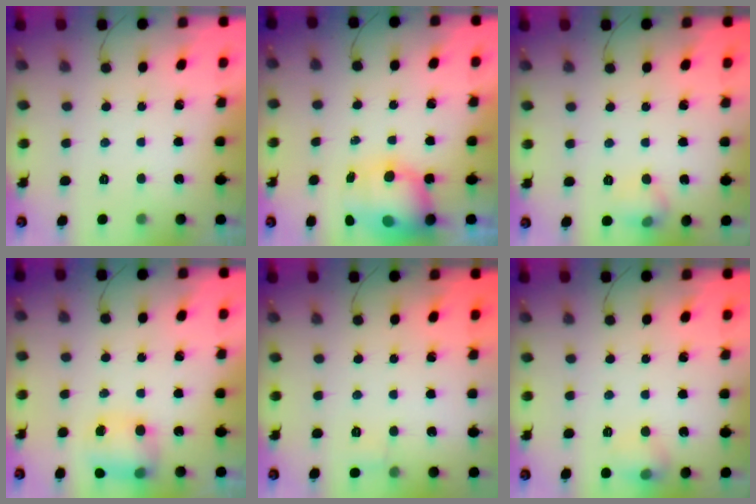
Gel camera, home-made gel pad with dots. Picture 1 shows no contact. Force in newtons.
{"total": 10.2, "press": 10.0, "slide": 2.0}
{"total": 5.9, "press": 5.7, "slide": 1.6}
{"total": 7.7, "press": 7.6, "slide": 0.7}
{"total": 5.4, "press": 5.2, "slide": 1.4}
{"total": 7.6, "press": 7.6, "slide": 0.9}